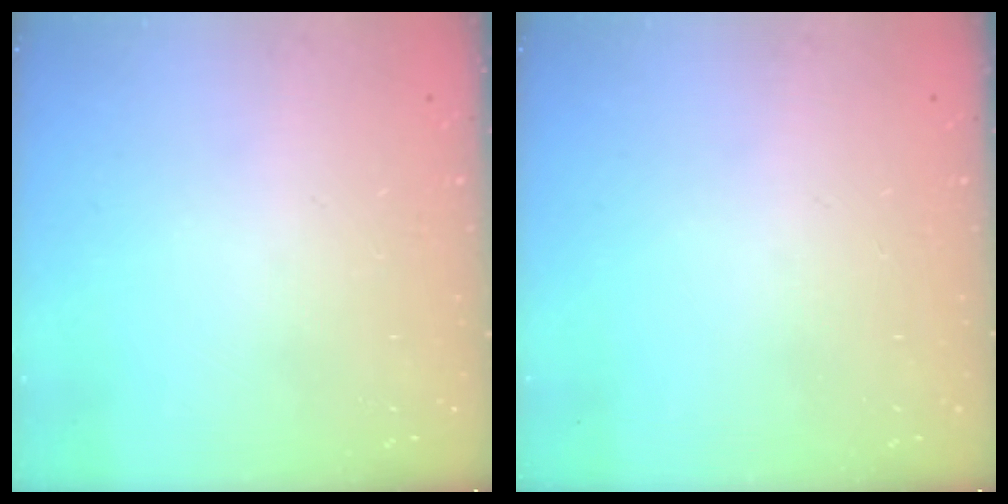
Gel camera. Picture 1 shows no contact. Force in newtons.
{"total": 0.0}